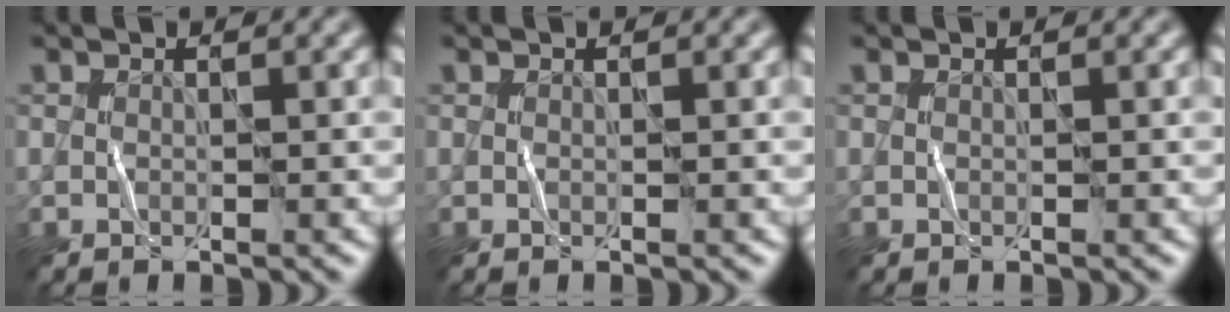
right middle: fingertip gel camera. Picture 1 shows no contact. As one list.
[{"total": 0.0}, {"total": 0.0}]